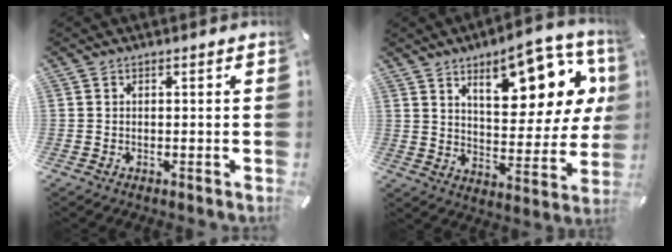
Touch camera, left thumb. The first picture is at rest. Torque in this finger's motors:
{"motor_torque": [2.40, 2.60, 1.17, 0.11, 0.21]}